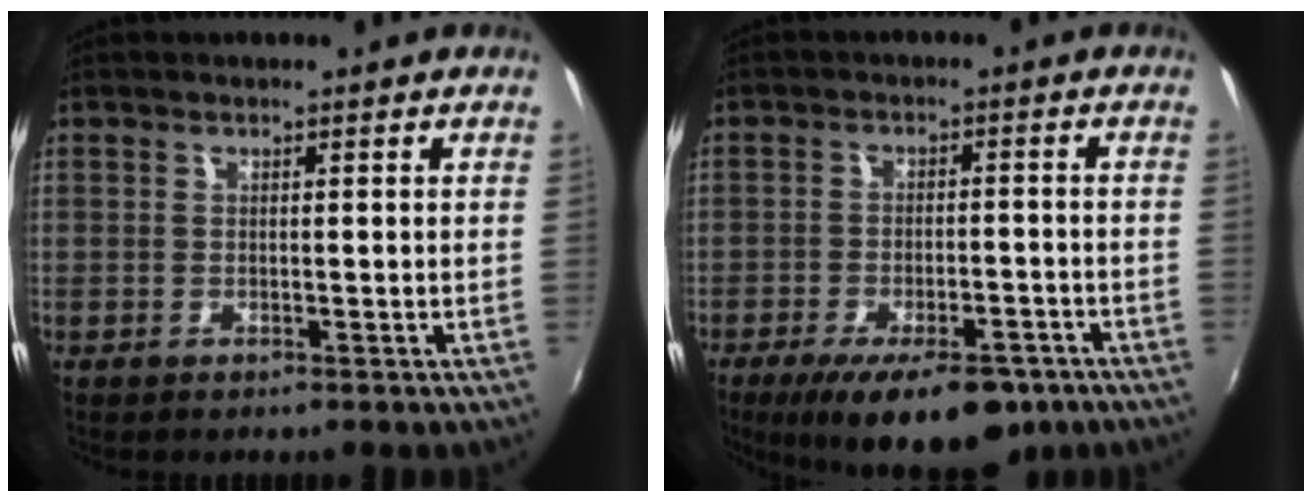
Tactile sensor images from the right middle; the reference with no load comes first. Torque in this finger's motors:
{"motor_torque": [1.33, -0.81, 0.28, 0.11]}